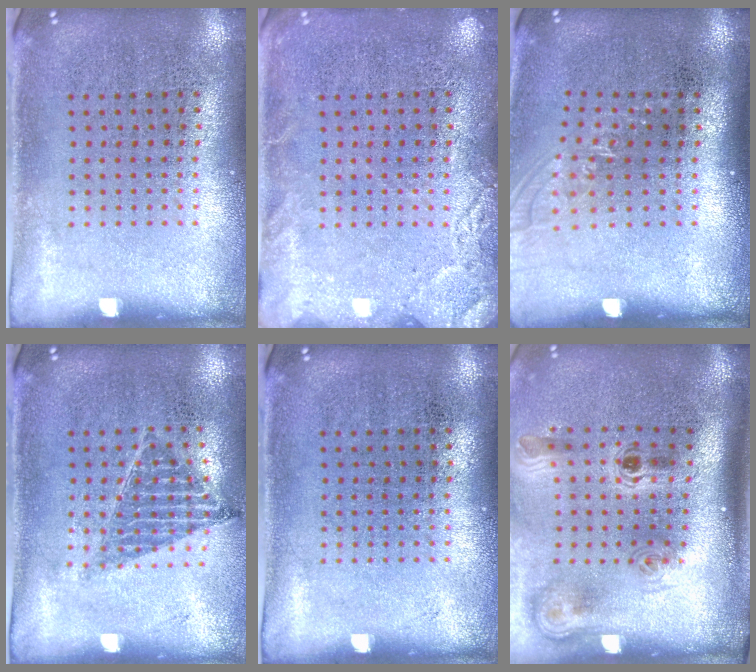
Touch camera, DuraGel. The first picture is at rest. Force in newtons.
{"total": 2.6, "press": 2.6, "slide": 0.4}
{"total": 1.1, "press": 1.0, "slide": 0.6}
{"total": 0.9, "press": 0.9, "slide": 0.2}
{"total": 0.0}
{"total": 2.3, "press": 1.5, "slide": 1.7}